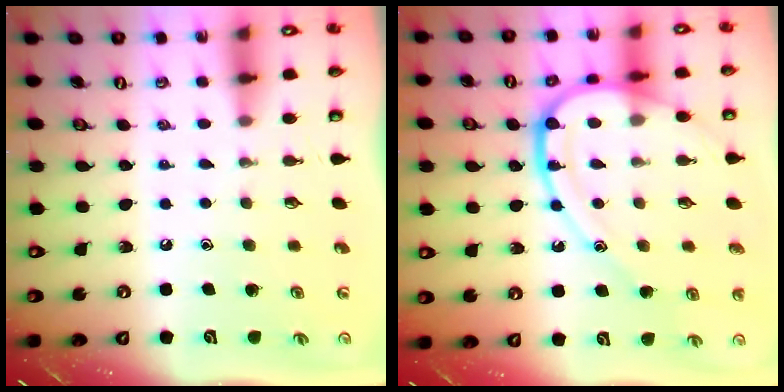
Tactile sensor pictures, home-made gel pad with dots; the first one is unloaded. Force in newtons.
{"total": 15.8, "press": 15.8, "slide": 1.5}